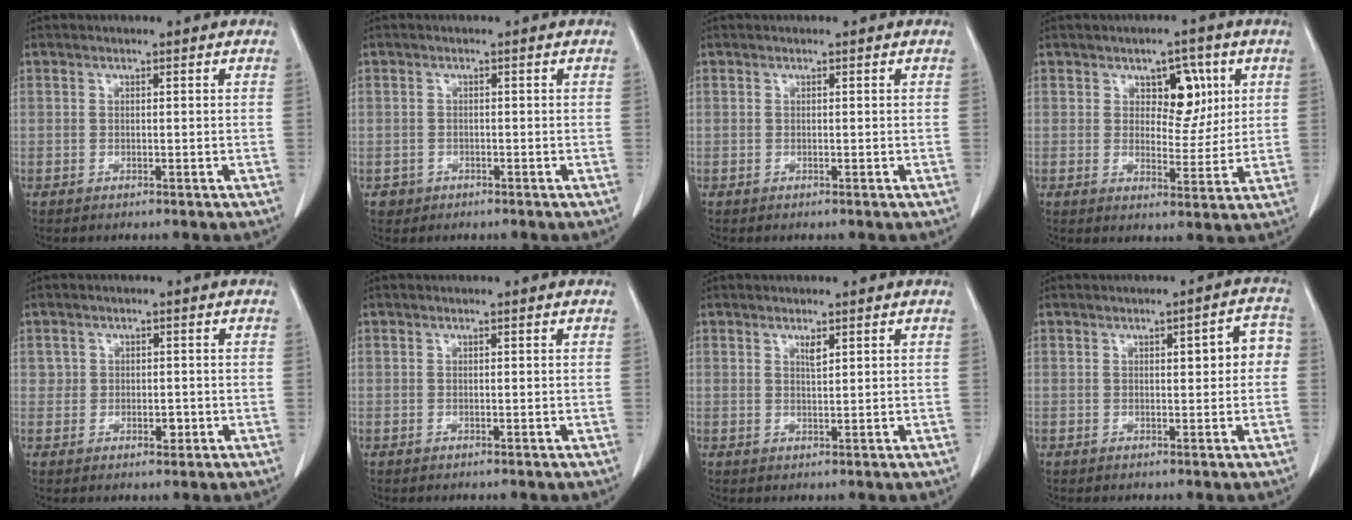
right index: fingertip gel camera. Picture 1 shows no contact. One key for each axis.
{"total": 1.9, "fx": -0.8, "fy": 1.7, "fz": -0.1, "tx": -0.001, "ty": 0.007, "tz": -0.015}
{"total": 0.0}
{"total": 6.4, "fx": 2.4, "fy": 3.6, "fz": 4.7, "tx": -0.057, "ty": 0.008, "tz": 0.039}
{"total": 2.3, "fx": -0.2, "fy": 2.0, "fz": 1.2, "tx": -0.011, "ty": 0.004, "tz": 0.002}
{"total": 0.0}
{"total": 1.3, "fx": 0.8, "fy": 0.2, "fz": 1.0, "tx": -0.021, "ty": -0.004, "tz": 0.016}
{"total": 4.7, "fx": 0.6, "fy": 1.6, "fz": 4.4, "tx": -0.047, "ty": 0.020, "tz": 0.004}